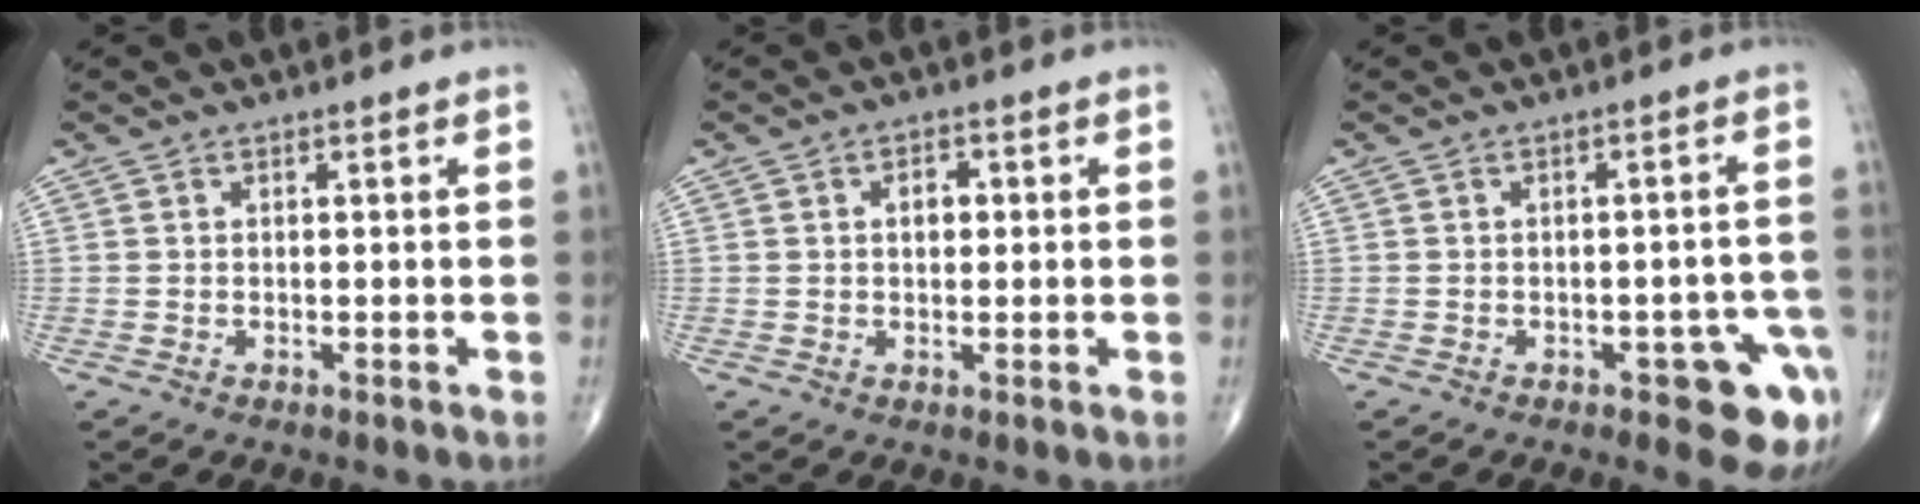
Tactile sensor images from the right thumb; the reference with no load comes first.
{"total": 2.8, "force": [0.4, 2.0, 2.0], "torque": [-0.022, 0.007, 0.003]}
{"total": 9.1, "force": [-4.1, 3.6, 7.2], "torque": [-0.051, 0.018, -0.046]}